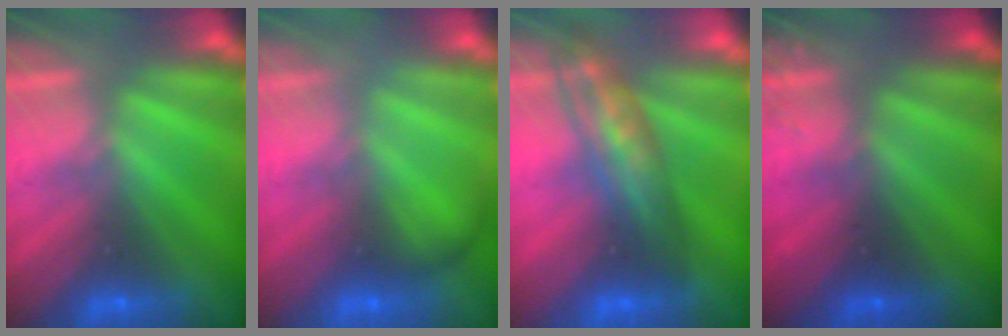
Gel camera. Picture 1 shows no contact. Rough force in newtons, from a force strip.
{"total": 1.8}
{"total": 2.8}
{"total": 3.2}